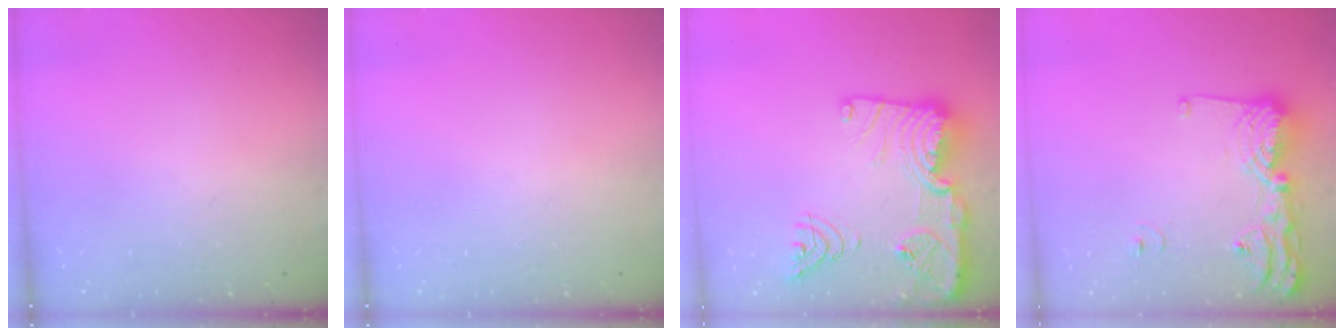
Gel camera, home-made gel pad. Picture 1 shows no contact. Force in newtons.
{"total": 0.0}
{"total": 24.5, "press": 23.7, "slide": 6.1}
{"total": 16.1, "press": 16.1, "slide": 1.2}